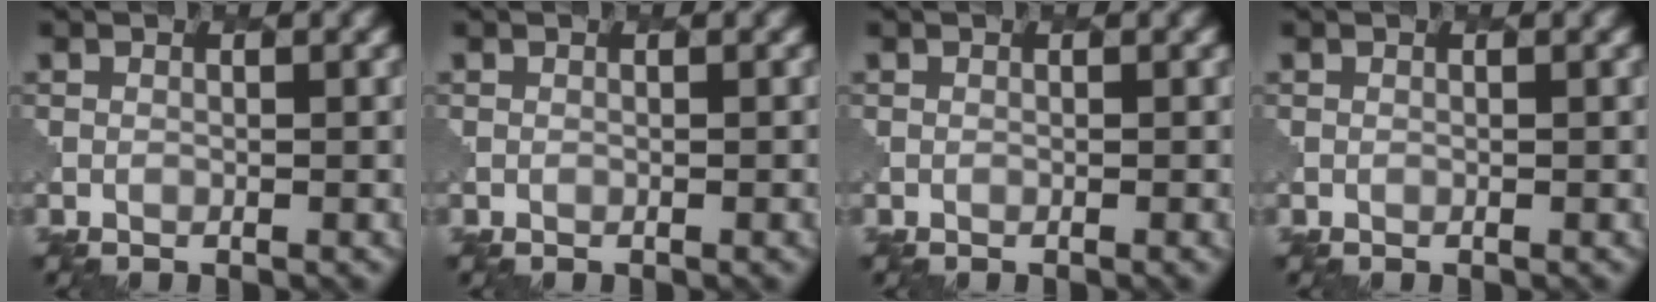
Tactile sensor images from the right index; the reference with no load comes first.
{"total": 0.7, "force": [-0.2, 0.3, 0.6], "torque": [-0.001, 0.001, -0.002]}
{"total": 0.6, "force": [-0.2, 0.2, 0.5], "torque": [-0.002, 0.000, -0.001]}
{"total": 0.0}